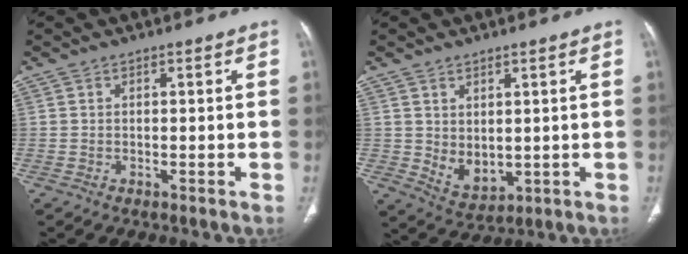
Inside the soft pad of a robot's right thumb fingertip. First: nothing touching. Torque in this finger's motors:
{"motor_torque": [-0.26, -0.05, -0.36, 0.40, -0.04]}